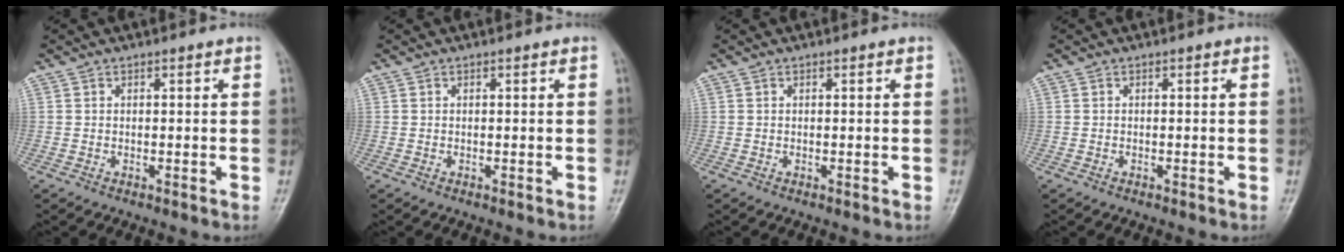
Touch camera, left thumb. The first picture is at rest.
{"total": 0.0}
{"total": 0.0}
{"total": 0.0}